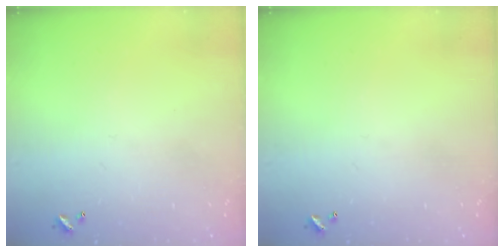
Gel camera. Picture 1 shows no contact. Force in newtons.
{"total": 0.0}